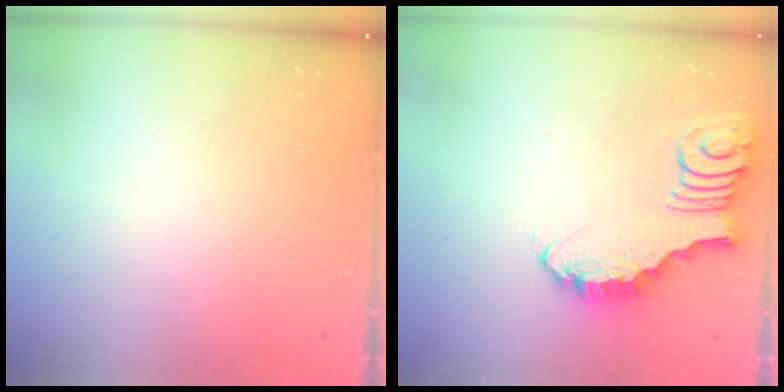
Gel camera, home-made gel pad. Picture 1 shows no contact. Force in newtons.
{"total": 2.7, "press": 2.7, "slide": 0.2}